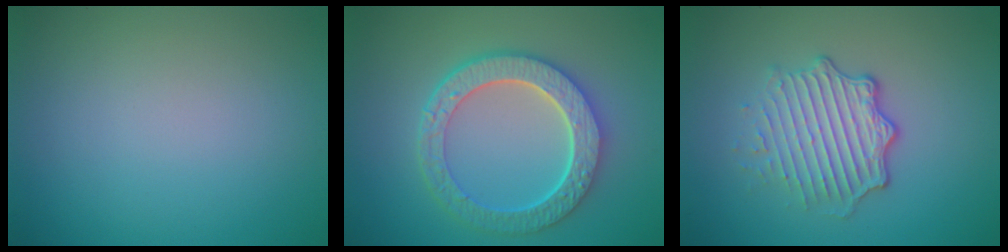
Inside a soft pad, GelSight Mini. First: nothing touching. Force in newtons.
{"total": 6.6, "press": 5.2, "slide": 4.1}
{"total": 4.8, "press": 3.5, "slide": 3.3}